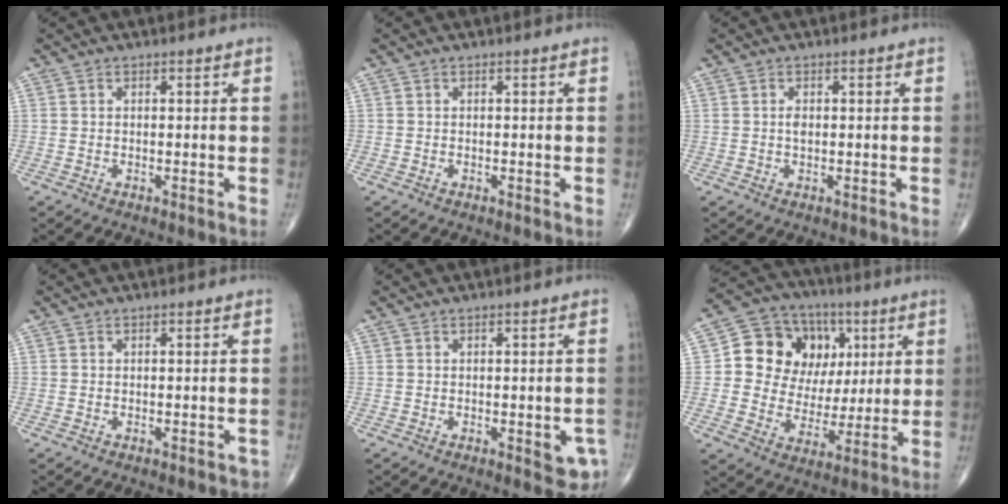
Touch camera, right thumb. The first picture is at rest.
{"total": 0.0}
{"total": 1.3, "force": [0.1, 0.7, 1.1], "torque": [-0.018, 0.000, 0.003]}
{"total": 0.7, "force": [-0.5, 0.6, 0.2], "torque": [0.006, 0.005, -0.006]}
{"total": 4.2, "force": [-1.3, 1.9, 3.5], "torque": [-0.019, 0.001, -0.011]}
{"total": 16.9, "force": [4.0, 14.0, 8.5], "torque": [-0.096, 0.015, 0.075]}